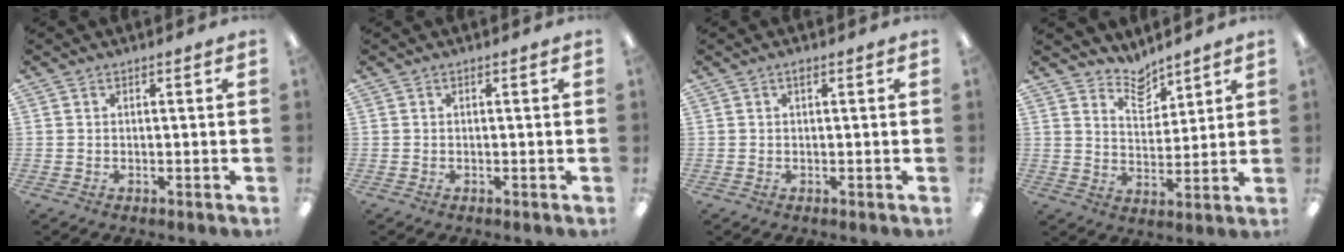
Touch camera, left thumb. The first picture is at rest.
{"total": 0.0}
{"total": 0.9, "force": [0.5, 0.3, 0.7], "torque": [-0.016, 0.004, 0.007]}
{"total": 7.3, "force": [6.4, 3.1, 1.5], "torque": [-0.021, -0.044, 0.118]}